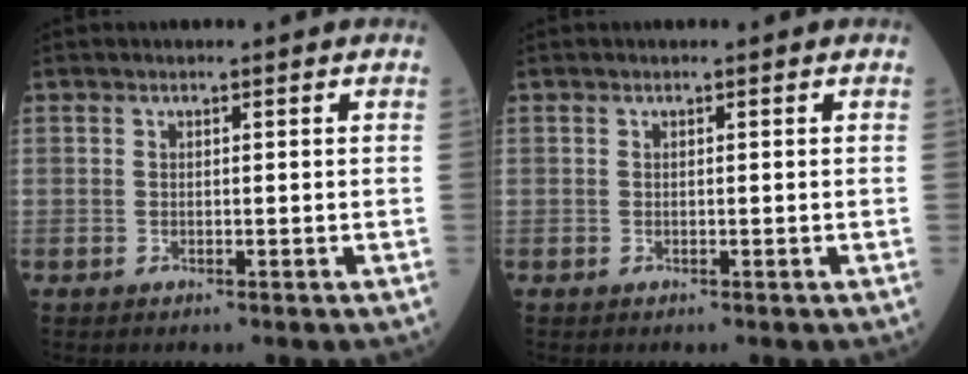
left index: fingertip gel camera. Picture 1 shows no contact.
{"total": 0.0}